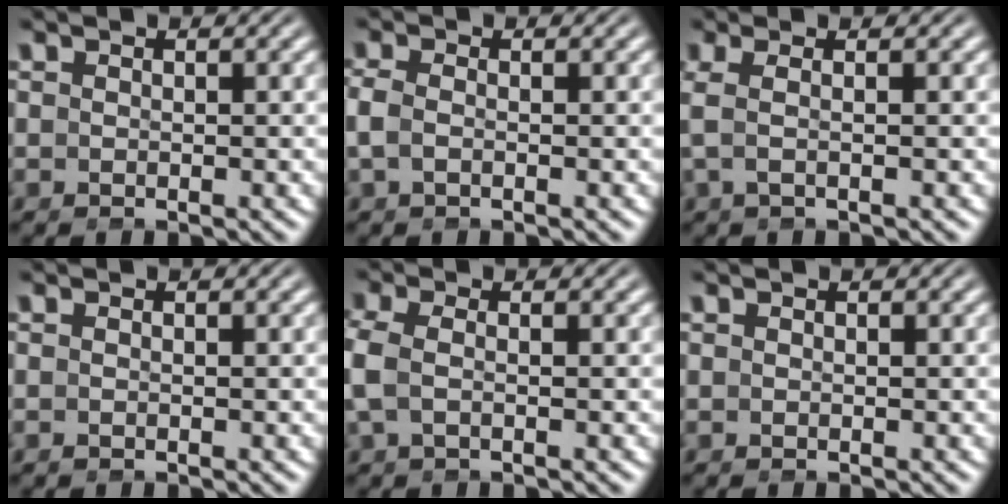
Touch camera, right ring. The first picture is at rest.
{"total": 1.5, "force": [-0.8, 0.6, 1.1], "torque": [-0.036, -0.002, -0.013]}
{"total": 1.9, "force": [-0.1, 0.0, 1.9], "torque": [-0.041, 0.008, -0.002]}
{"total": 0.0}
{"total": 1.8, "force": [-0.6, 0.6, 1.6], "torque": [-0.055, -0.004, -0.005]}
{"total": 0.0}